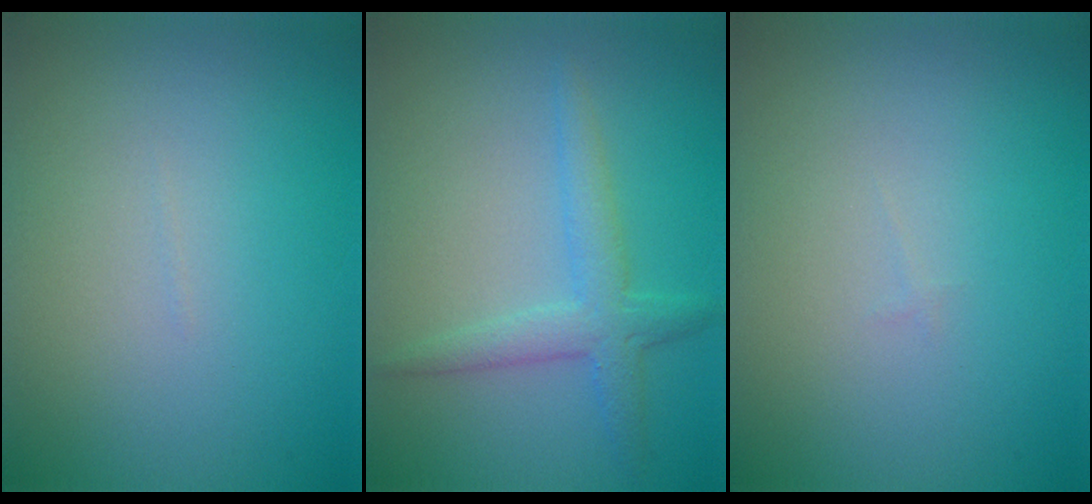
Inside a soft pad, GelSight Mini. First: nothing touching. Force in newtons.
{"total": 2.9, "press": 2.9, "slide": 0.1}
{"total": 0.0}